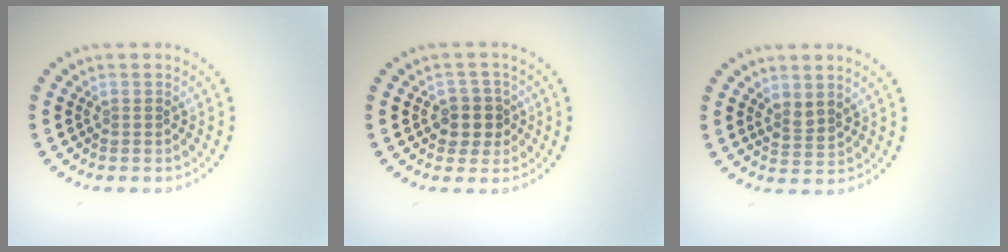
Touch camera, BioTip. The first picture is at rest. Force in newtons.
{"total": 2.6, "press": 2.3, "slide": 1.1}
{"total": 1.6, "press": 1.3, "slide": 1.0}